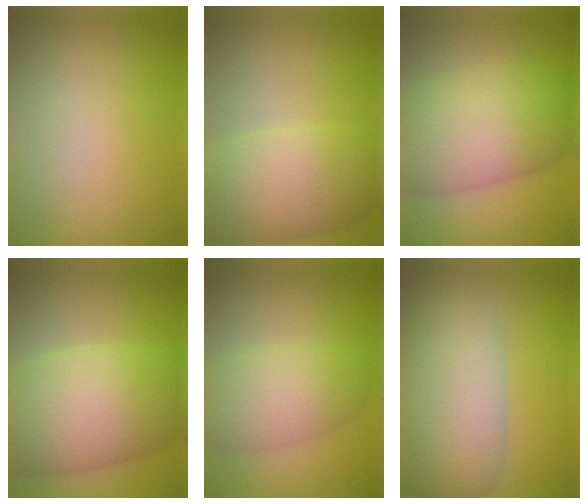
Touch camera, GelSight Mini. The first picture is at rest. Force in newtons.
{"total": 8.2, "press": 8.2, "slide": 0.3}
{"total": 10.2, "press": 10.2, "slide": 0.6}
{"total": 11.4, "press": 11.4, "slide": 0.5}
{"total": 5.3, "press": 5.3, "slide": 0.1}
{"total": 9.4, "press": 9.4, "slide": 0.5}